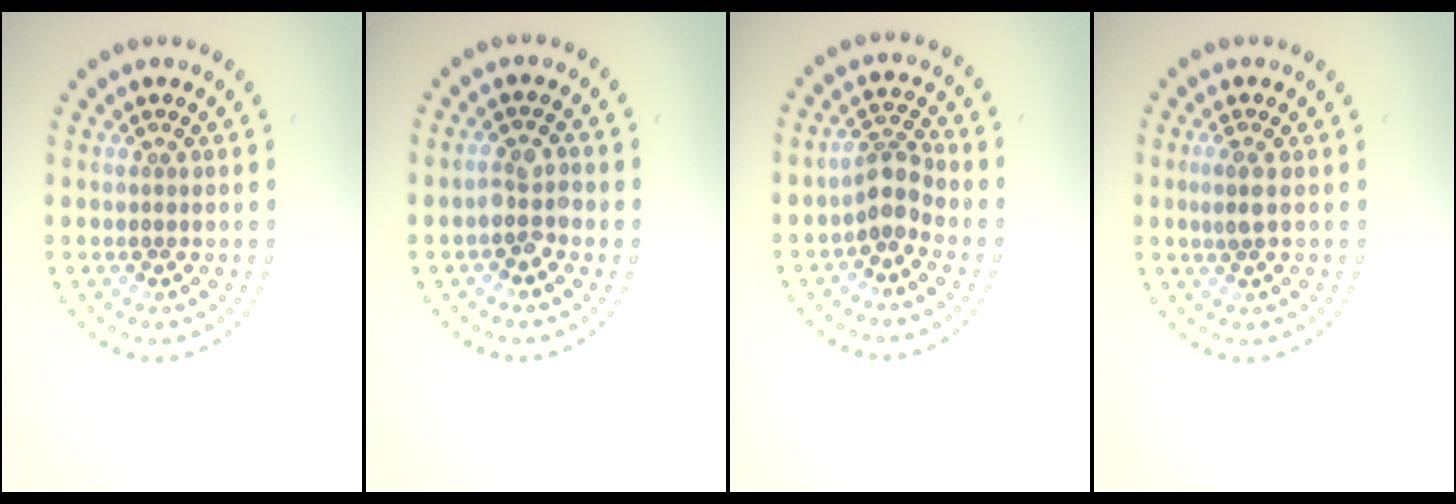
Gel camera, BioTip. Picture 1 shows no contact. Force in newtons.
{"total": 2.4, "press": 2.2, "slide": 0.9}
{"total": 2.5, "press": 1.9, "slide": 1.6}
{"total": 1.6, "press": 1.3, "slide": 1.0}